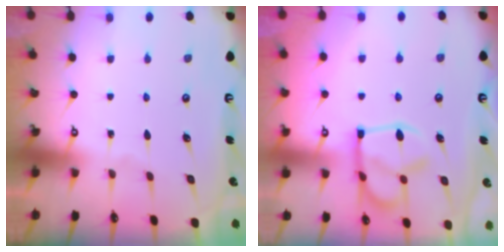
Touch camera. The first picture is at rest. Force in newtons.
{"total": 14.2, "press": 14.1, "slide": 1.2}